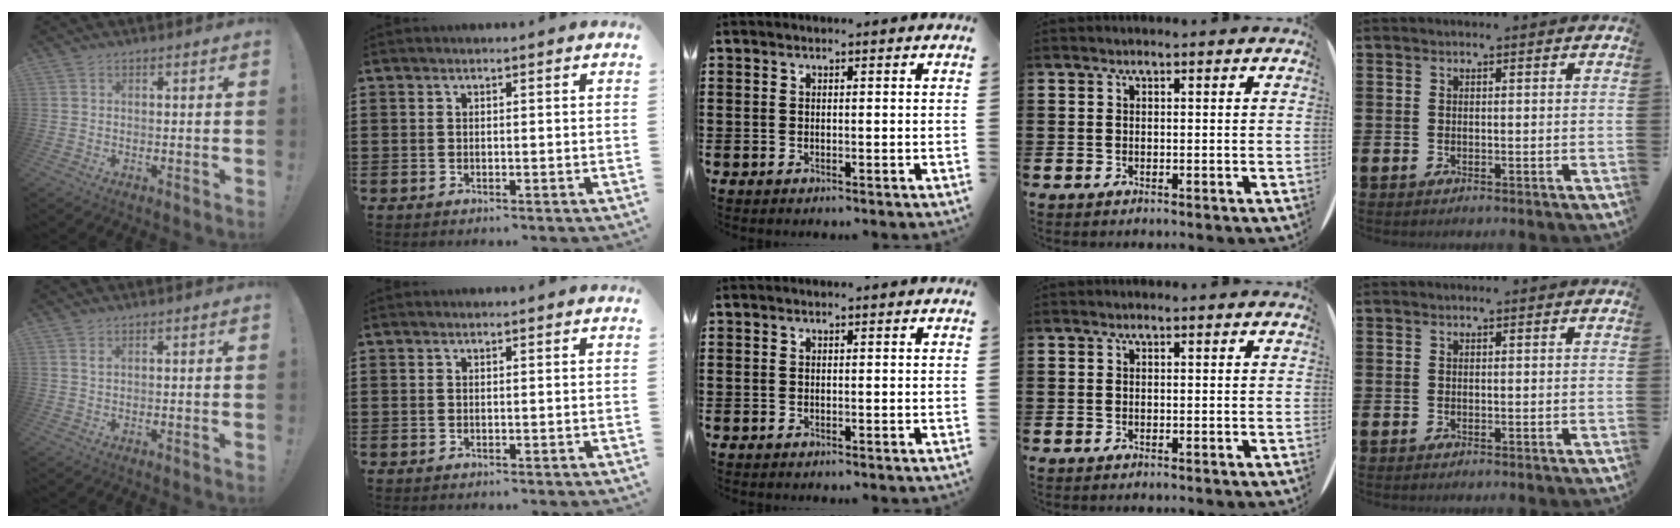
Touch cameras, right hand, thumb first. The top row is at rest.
{"thumb": {"total": 1.1, "force": [0.6, 0.2, 0.9], "torque": [-0.013, 0.000, 0.008]}}